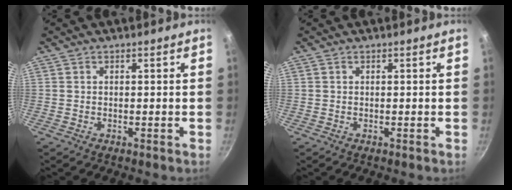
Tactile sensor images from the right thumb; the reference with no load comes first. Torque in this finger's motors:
{"motor_torque": [0.09, 0.01, 0.57, 0.21, 0.01]}